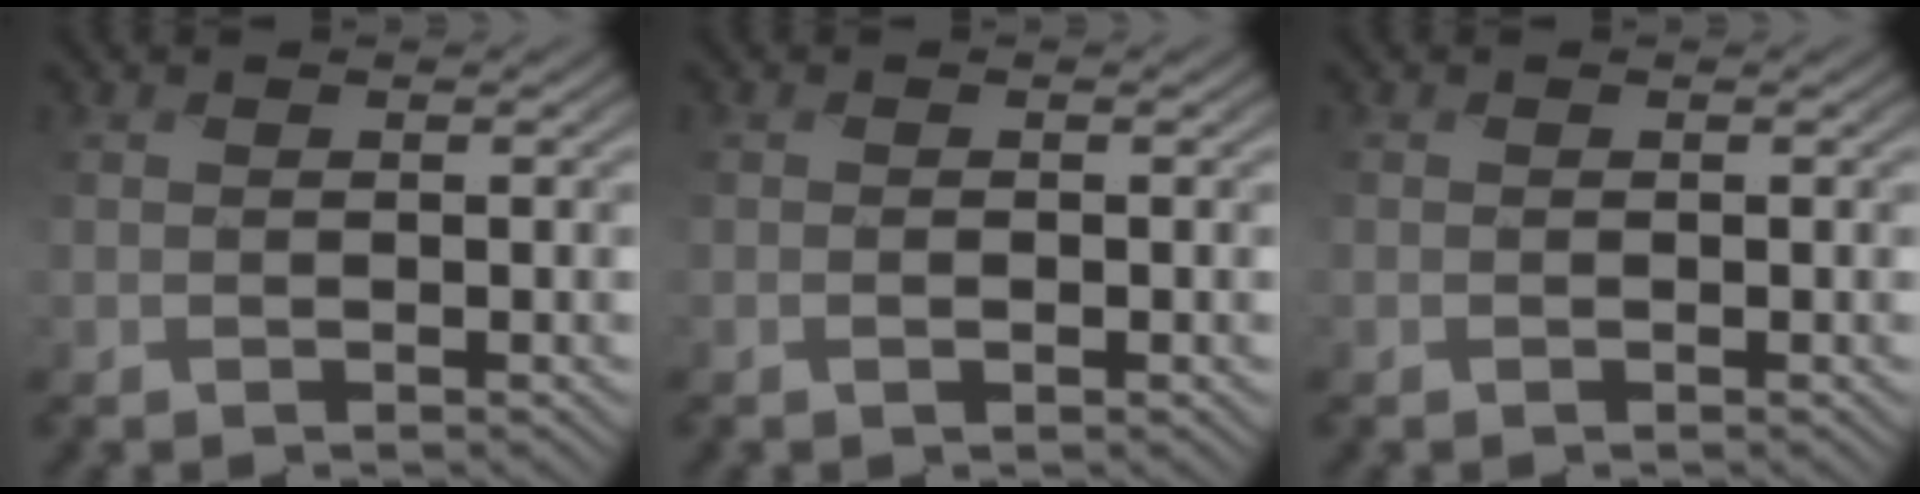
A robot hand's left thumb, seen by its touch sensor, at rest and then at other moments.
{"total": 0.8, "force": [-0.3, 0.2, 0.7], "torque": [-0.015, -0.001, -0.004]}
{"total": 0.0}